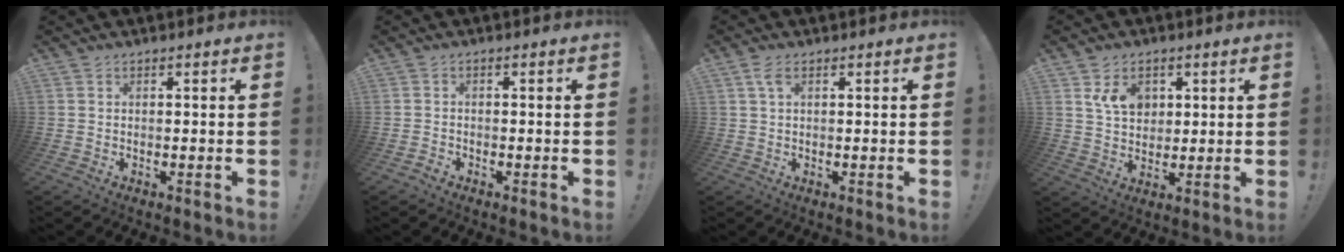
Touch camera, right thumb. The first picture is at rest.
{"total": 1.7, "force": [-1.5, 0.6, 0.5], "torque": [-0.004, 0.004, -0.027]}
{"total": 3.0, "force": [1.1, 1.3, 2.5], "torque": [-0.044, 0.000, 0.018]}
{"total": 8.3, "force": [3.8, 6.2, 4.1], "torque": [-0.061, -0.012, 0.073]}